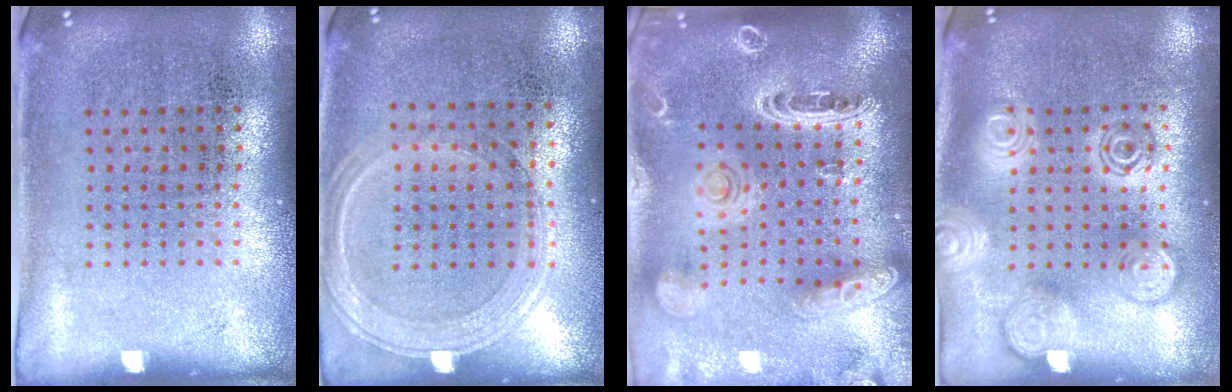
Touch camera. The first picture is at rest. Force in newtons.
{"total": 0.7, "press": 0.7, "slide": 0.2}
{"total": 3.1, "press": 2.5, "slide": 1.8}
{"total": 2.8, "press": 2.8, "slide": 0.4}